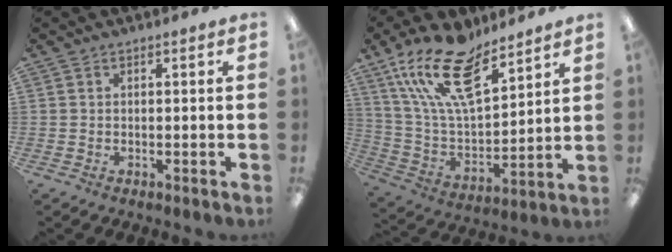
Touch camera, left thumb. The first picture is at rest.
{"total": 19.9, "force": [13.3, 8.4, 12.3], "torque": [-0.238, -0.072, 0.239]}